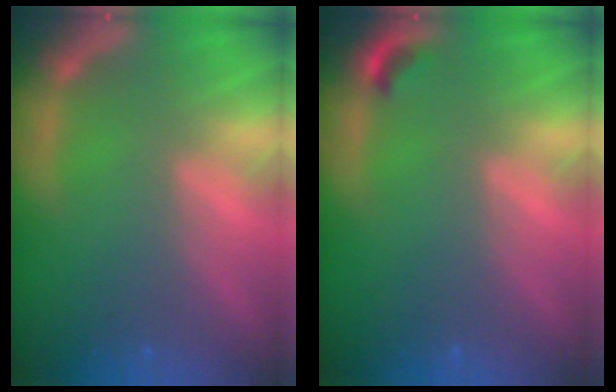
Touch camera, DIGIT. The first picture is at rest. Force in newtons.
{"total": 0.9}